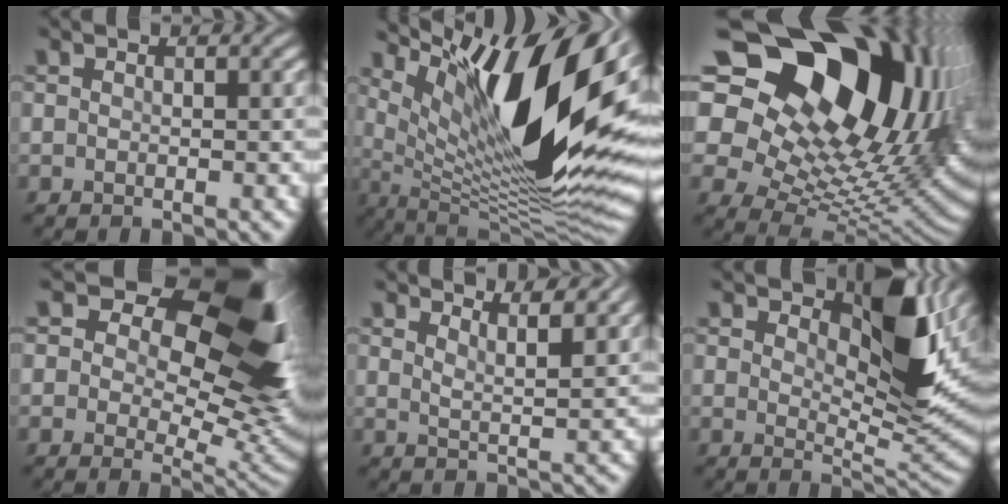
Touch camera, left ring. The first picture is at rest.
{"total": 15.7, "force": [7.1, 4.1, 13.4], "torque": [-0.228, -0.002, 0.129]}
{"total": 20.1, "force": [8.4, 12.7, 13.1], "torque": [-0.212, 0.019, 0.149]}
{"total": 14.6, "force": [6.0, 8.3, 10.4], "torque": [-0.125, 0.002, 0.097]}
{"total": 4.1, "force": [3.6, 0.7, 1.8], "torque": [-0.003, 0.015, 0.031]}
{"total": 6.8, "force": [3.5, 2.5, 5.3], "torque": [-0.077, -0.010, 0.053]}